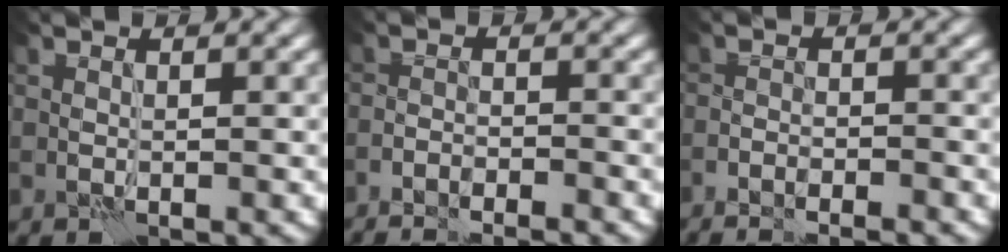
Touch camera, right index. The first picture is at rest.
{"total": 4.5, "force": [-4.3, 0.7, 1.1], "torque": [-0.015, 0.008, -0.063]}
{"total": 3.8, "force": [-3.5, 0.6, 1.4], "torque": [-0.018, 0.010, -0.052]}